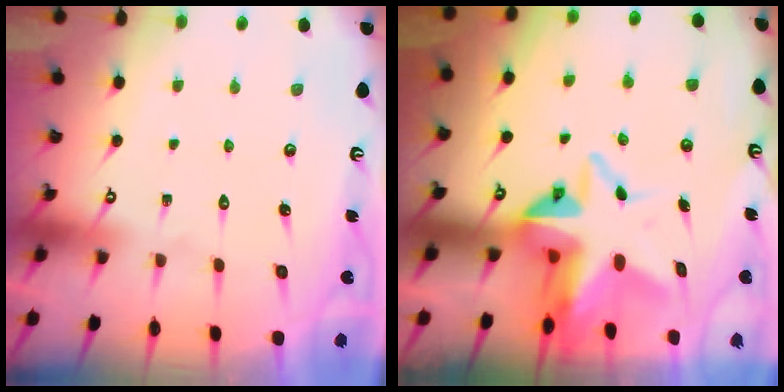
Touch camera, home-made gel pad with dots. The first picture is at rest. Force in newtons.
{"total": 9.9, "press": 9.9, "slide": 0.8}